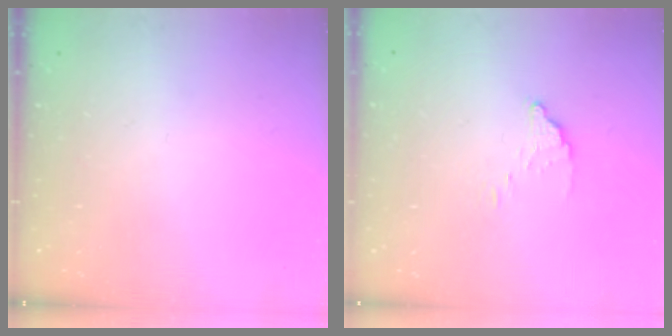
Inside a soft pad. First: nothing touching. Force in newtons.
{"total": 3.9, "press": 3.9, "slide": 0.1}